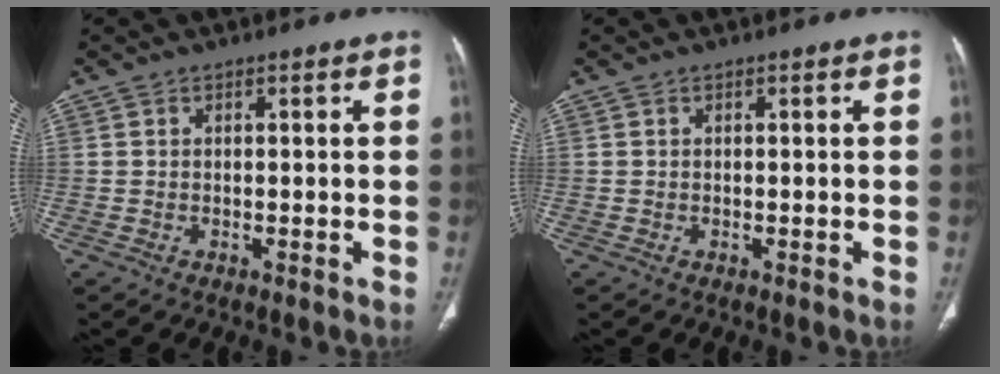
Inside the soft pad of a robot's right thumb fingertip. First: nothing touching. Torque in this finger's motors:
{"motor_torque": [0.02, 0.02, -0.25, -0.24, -0.07]}